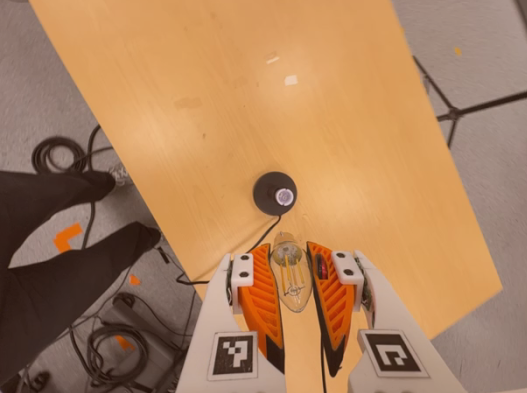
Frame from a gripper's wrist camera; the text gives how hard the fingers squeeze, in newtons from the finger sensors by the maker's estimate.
{"total": 23.5, "left": 25.6, "right": 21.5}